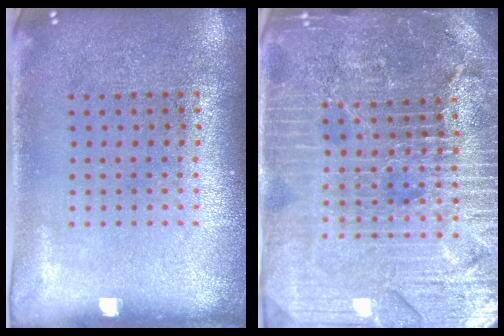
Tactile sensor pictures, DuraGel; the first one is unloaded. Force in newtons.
{"total": 5.3, "press": 4.8, "slide": 2.2}